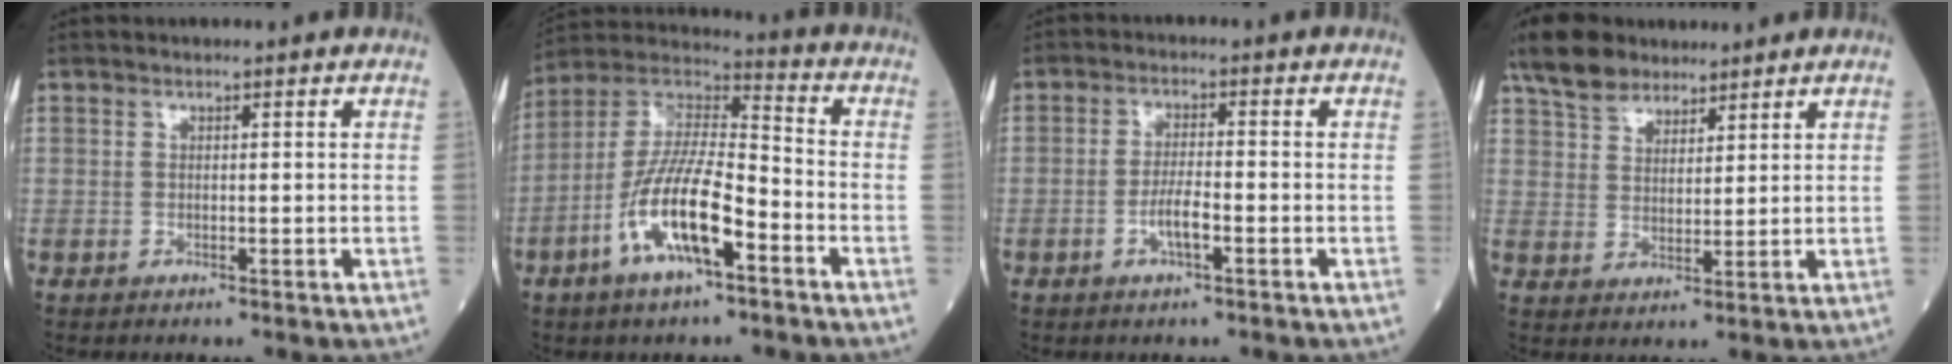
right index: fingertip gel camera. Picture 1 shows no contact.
{"total": 14.1, "force": [-5.9, 3.6, 12.3], "torque": [-0.245, 0.005, -0.112]}
{"total": 3.7, "force": [-1.5, 0.6, 3.4], "torque": [-0.065, 0.001, -0.029]}
{"total": 7.7, "force": [6.2, 3.9, 2.6], "torque": [-0.053, 0.023, 0.118]}